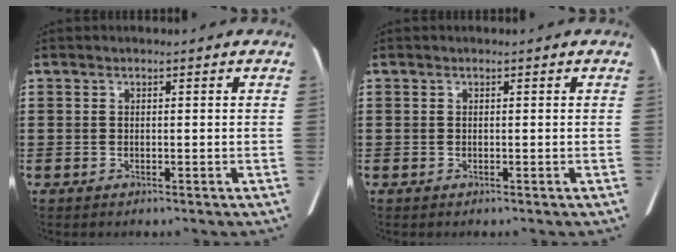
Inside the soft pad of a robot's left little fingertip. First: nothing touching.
{"total": 0.0}